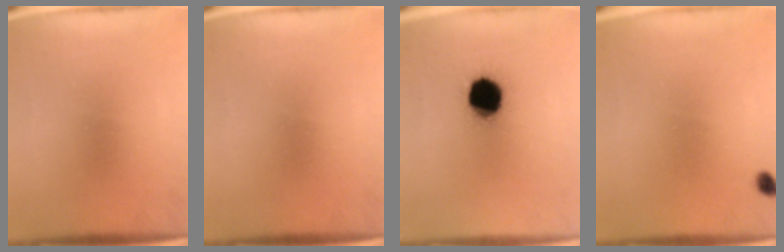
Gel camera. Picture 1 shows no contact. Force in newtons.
{"total": 0.0}
{"total": 12.7}
{"total": 1.1}